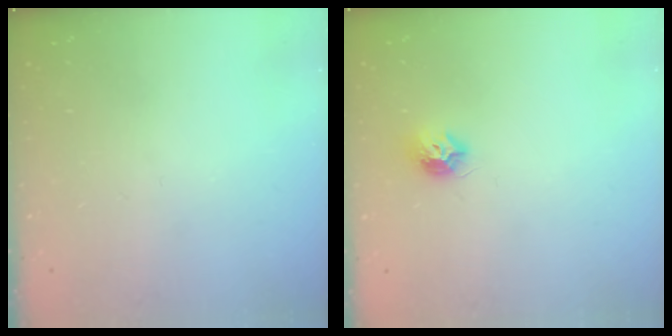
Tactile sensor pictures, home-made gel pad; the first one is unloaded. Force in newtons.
{"total": 7.9, "press": 7.9, "slide": 0.4}